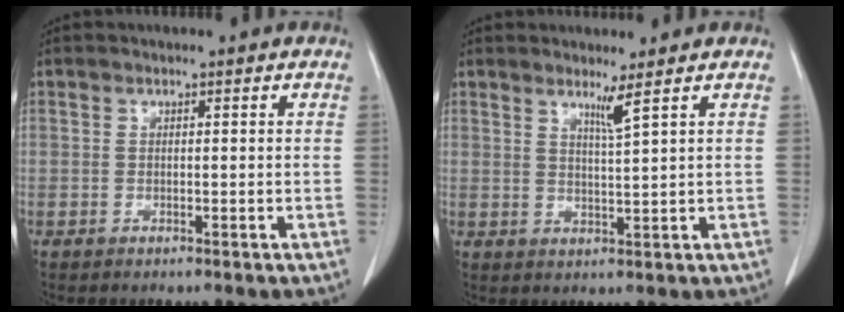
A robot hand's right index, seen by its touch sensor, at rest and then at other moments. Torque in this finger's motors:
{"motor_torque": [0.02, 0.18, 0.01, 0.02]}